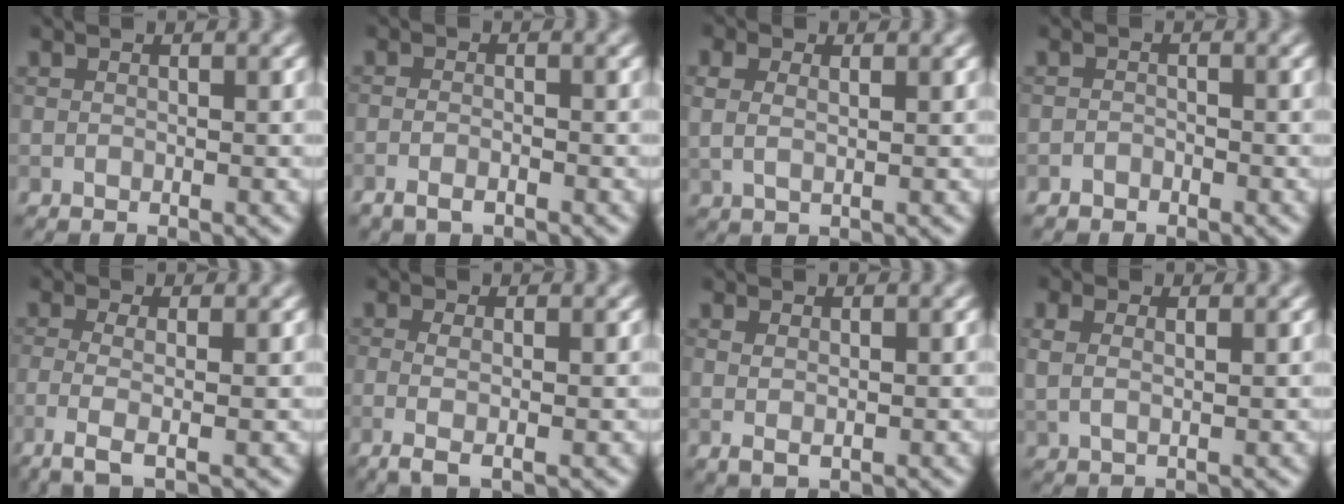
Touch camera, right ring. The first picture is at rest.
{"total": 1.7, "force": [-1.0, 0.6, 1.3], "torque": [-0.027, -0.002, -0.021]}
{"total": 2.4, "force": [1.0, 1.3, 1.7], "torque": [-0.036, 0.002, 0.010]}
{"total": 0.8, "force": [-0.6, 0.5, 0.1], "torque": [0.003, 0.001, -0.012]}
{"total": 3.5, "force": [-1.1, 1.1, 3.2], "torque": [-0.056, -0.008, -0.031]}
{"total": 2.7, "force": [-0.5, 0.9, 2.5], "torque": [-0.043, -0.006, -0.011]}
{"total": 1.3, "force": [0.3, 0.6, 1.1], "torque": [-0.021, -0.003, 0.011]}
{"total": 2.1, "force": [0.9, 1.1, 1.5], "torque": [-0.034, 0.000, 0.013]}